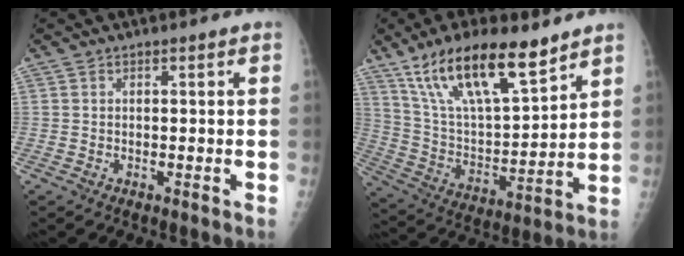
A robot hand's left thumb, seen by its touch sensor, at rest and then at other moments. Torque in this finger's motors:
{"motor_torque": [1.41, 1.00, 1.60, -1.17, 0.18]}